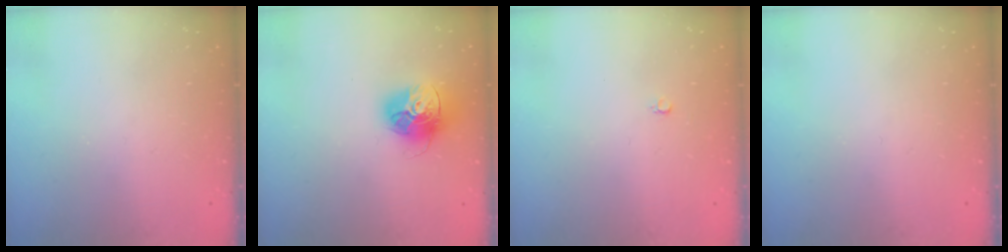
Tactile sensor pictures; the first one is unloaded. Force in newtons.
{"total": 14.9, "press": 14.9, "slide": 1.6}
{"total": 2.4, "press": 2.4, "slide": 0.2}
{"total": 0.0}